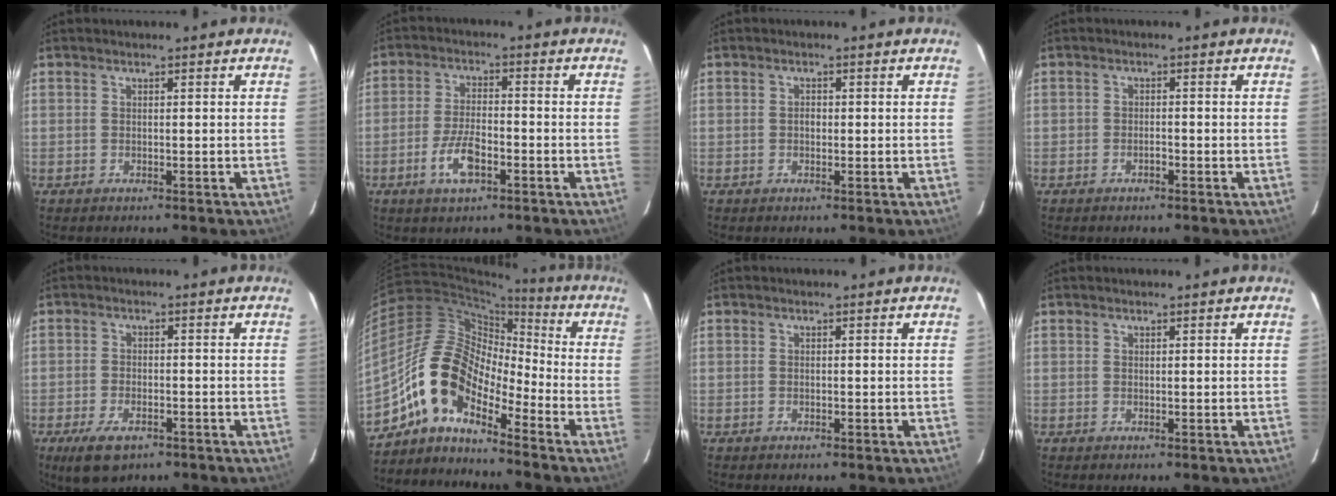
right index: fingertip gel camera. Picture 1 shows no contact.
{"total": 7.1, "force": [-3.3, 2.8, 5.6], "torque": [-0.121, -0.003, -0.061]}
{"total": 1.2, "force": [-0.1, 1.0, 0.6], "torque": [-0.011, 0.004, -0.002]}
{"total": 0.7, "force": [-0.4, 0.2, 0.5], "torque": [-0.009, 0.003, -0.008]}
{"total": 7.1, "force": [-4.3, 3.3, 4.5], "torque": [-0.108, -0.017, -0.073]}
{"total": 11.7, "force": [-7.9, 5.3, 6.8], "torque": [-0.117, 0.024, -0.167]}
{"total": 0.0}
{"total": 0.0}